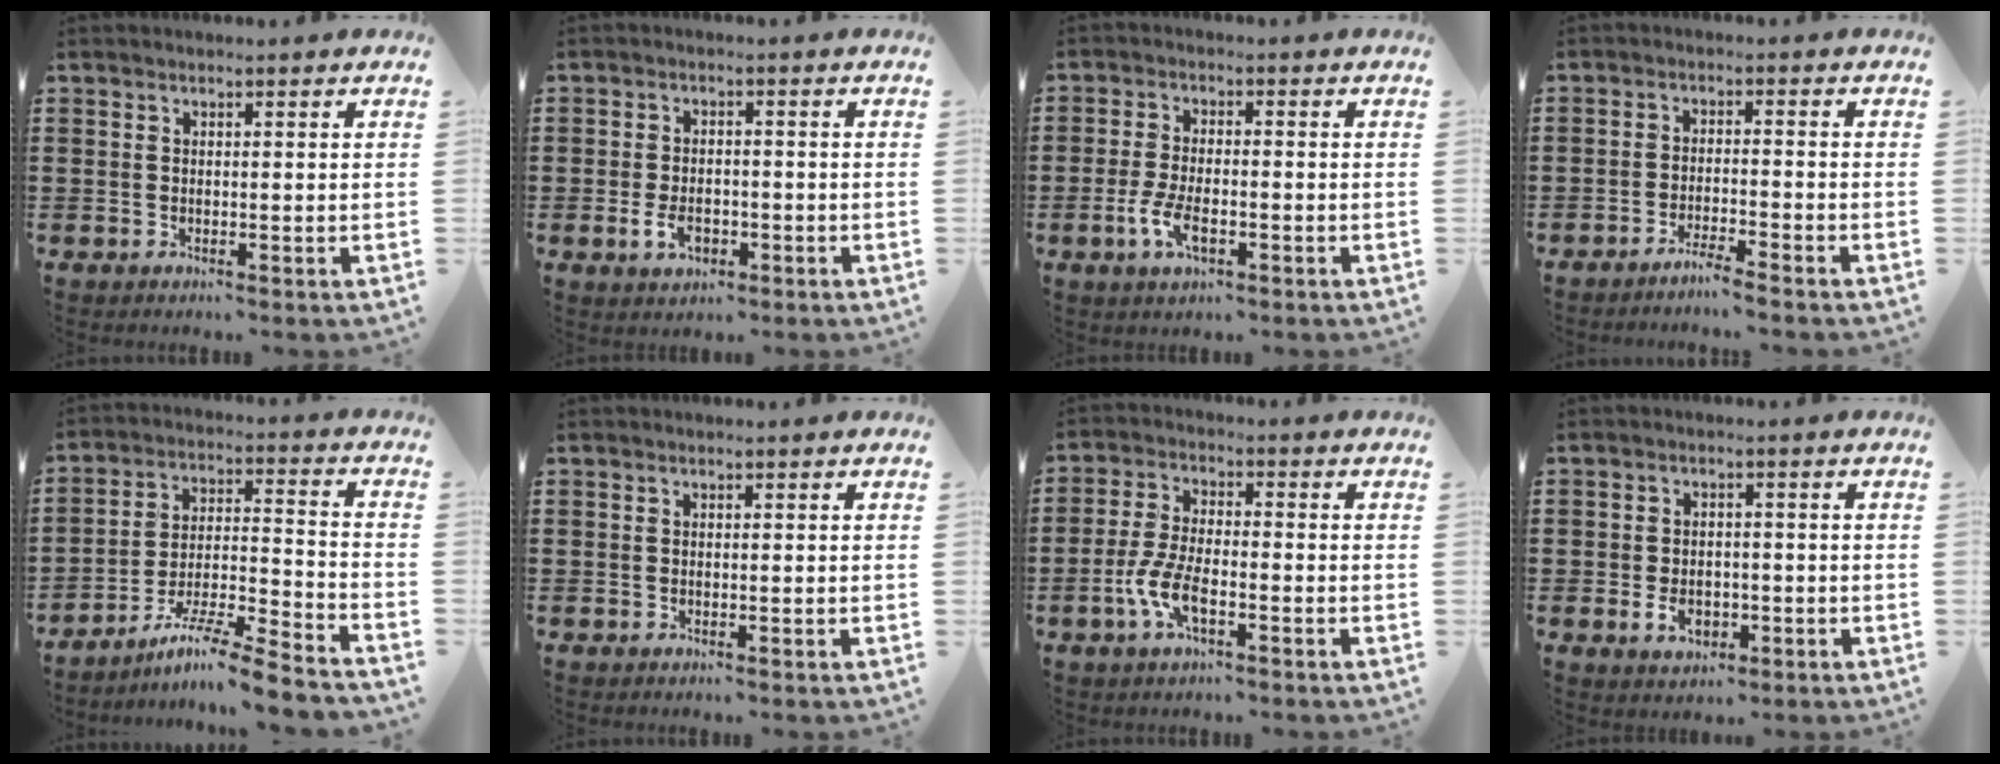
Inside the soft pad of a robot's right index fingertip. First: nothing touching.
{"total": 3.8, "force": [-1.3, 2.3, 2.8], "torque": [-0.060, -0.002, -0.024]}
{"total": 4.9, "force": [-1.8, 2.0, 4.1], "torque": [-0.091, -0.005, -0.035]}
{"total": 2.8, "force": [-2.6, -0.5, 0.8], "torque": [-0.016, 0.001, -0.051]}
{"total": 9.2, "force": [-7.7, 0.0, 5.0], "torque": [-0.083, 0.004, -0.151]}
{"total": 0.0}
{"total": 6.2, "force": [-2.7, 1.9, 5.3], "torque": [-0.130, -0.014, -0.056]}
{"total": 3.7, "force": [-1.1, 2.4, 2.5], "torque": [-0.042, -0.004, -0.021]}